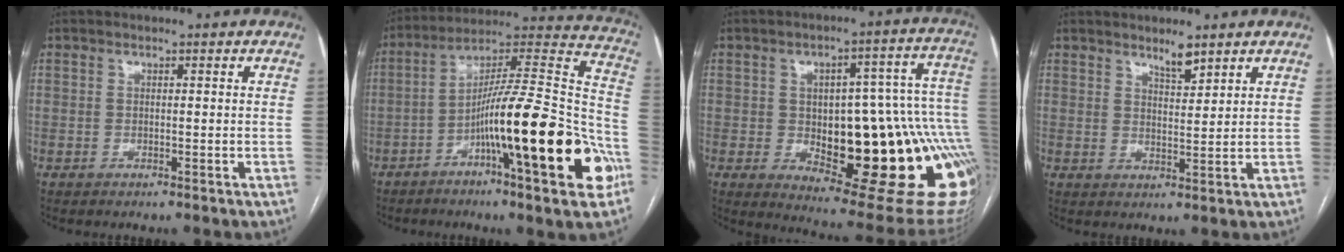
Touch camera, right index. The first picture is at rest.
{"total": 25.0, "force": [-9.1, 2.2, 23.2], "torque": [-0.314, 0.006, -0.141]}
{"total": 30.3, "force": [-5.0, 9.6, 28.3], "torque": [-0.283, 0.027, -0.046]}
{"total": 3.3, "force": [2.7, 0.6, 1.7], "torque": [-0.033, -0.006, 0.048]}